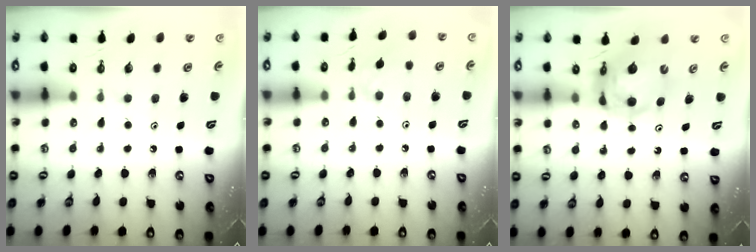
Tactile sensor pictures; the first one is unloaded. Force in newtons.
{"total": 2.9, "press": 2.8, "slide": 0.5}
{"total": 9.0, "press": 9.0, "slide": 0.9}